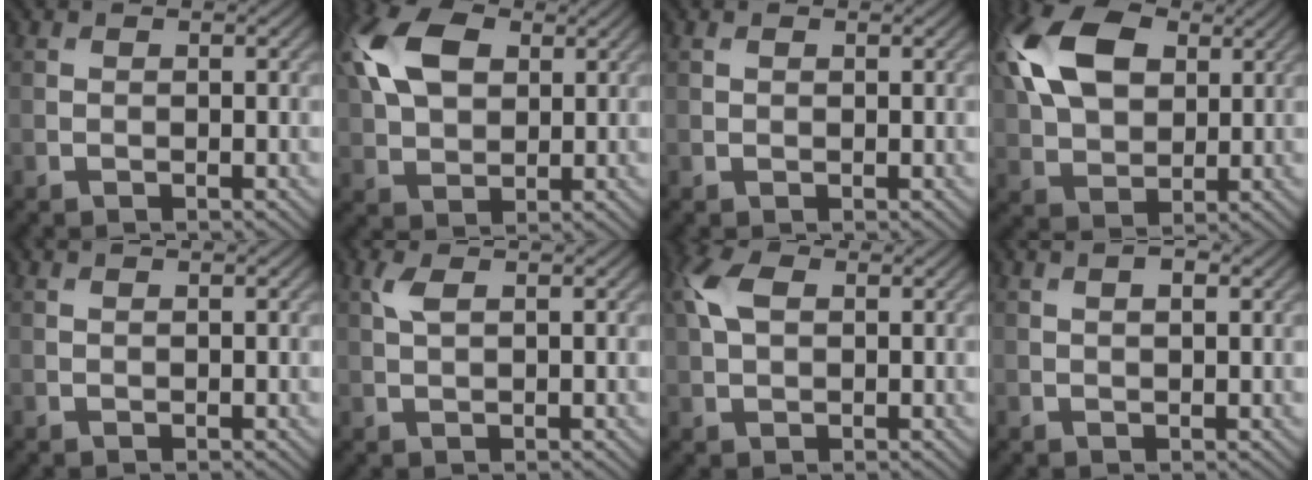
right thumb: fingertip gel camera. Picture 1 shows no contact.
{"total": 11.3, "force": [3.7, 7.0, 8.1], "torque": [-0.213, 0.030, 0.065]}
{"total": 0.7, "force": [0.4, 0.5, 0.4], "torque": [-0.009, 0.001, 0.007]}
{"total": 14.1, "force": [4.5, 8.8, 10.0], "torque": [-0.246, 0.034, 0.078]}
{"total": 0.0}
{"total": 2.0, "force": [0.9, 0.7, 1.7], "torque": [-0.044, 0.006, 0.019]}
{"total": 5.1, "force": [1.6, 3.1, 3.7], "torque": [-0.100, 0.013, 0.025]}
{"total": 1.8, "force": [0.8, 0.6, 1.5], "torque": [-0.019, -0.003, 0.016]}